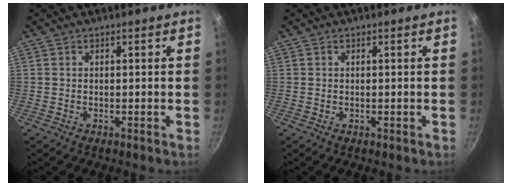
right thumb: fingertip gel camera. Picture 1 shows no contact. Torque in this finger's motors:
{"motor_torque": [0.04, 0.29, -0.32, 0.25, -0.02]}